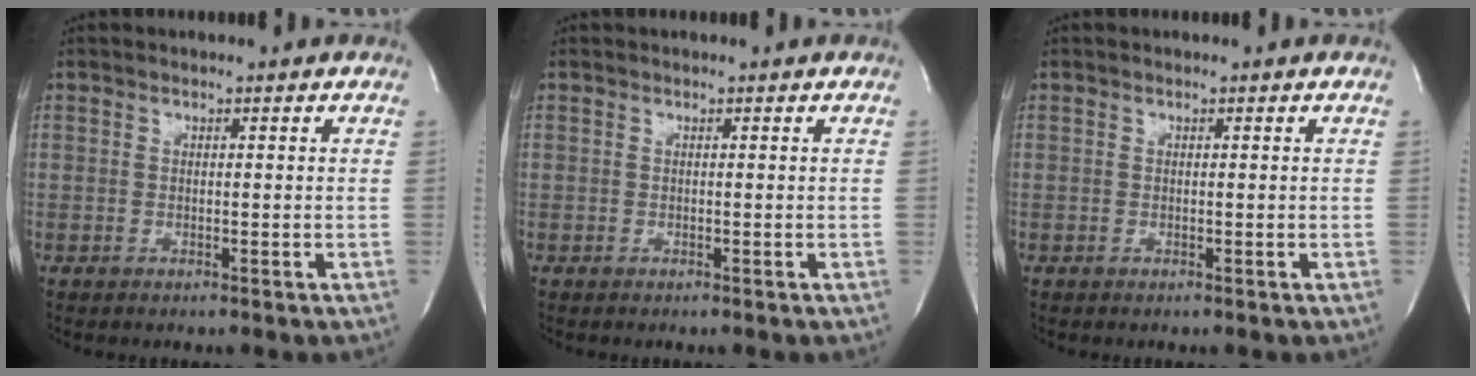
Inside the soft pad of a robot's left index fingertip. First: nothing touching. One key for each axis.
{"total": 0.0}
{"total": 0.0}